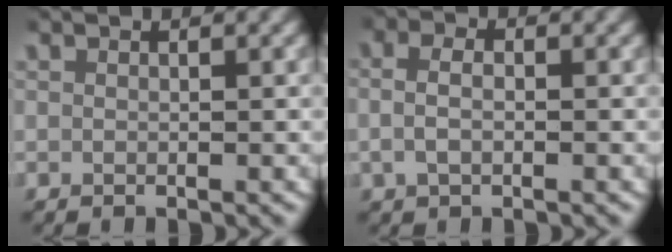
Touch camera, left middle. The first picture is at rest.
{"total": 2.7, "force": [-0.2, 1.8, 2.0], "torque": [-0.048, 0.000, -0.003]}